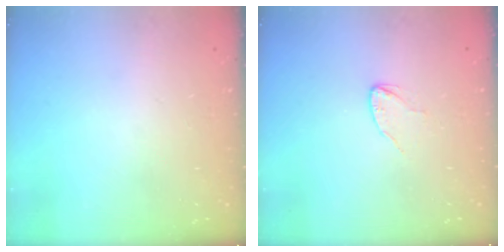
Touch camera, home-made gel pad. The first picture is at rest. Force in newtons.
{"total": 2.7, "press": 2.7, "slide": 0.2}